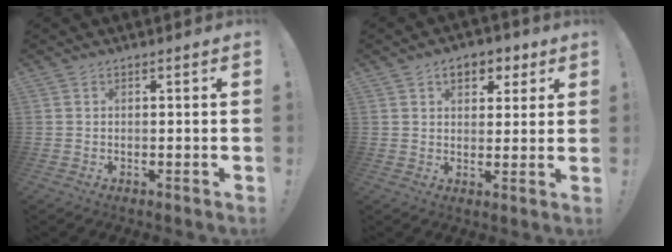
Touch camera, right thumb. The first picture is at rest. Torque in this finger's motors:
{"motor_torque": [-0.19, 0.25, 0.17, 0.16, 0.00]}